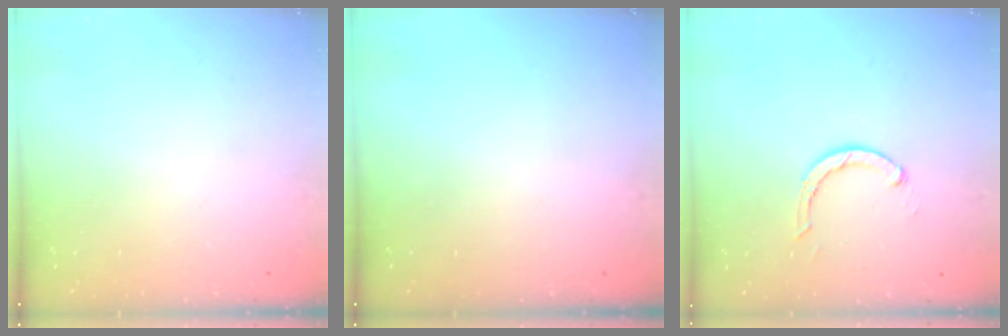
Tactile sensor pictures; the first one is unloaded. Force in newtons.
{"total": 0.0}
{"total": 2.9, "press": 2.9, "slide": 0.4}